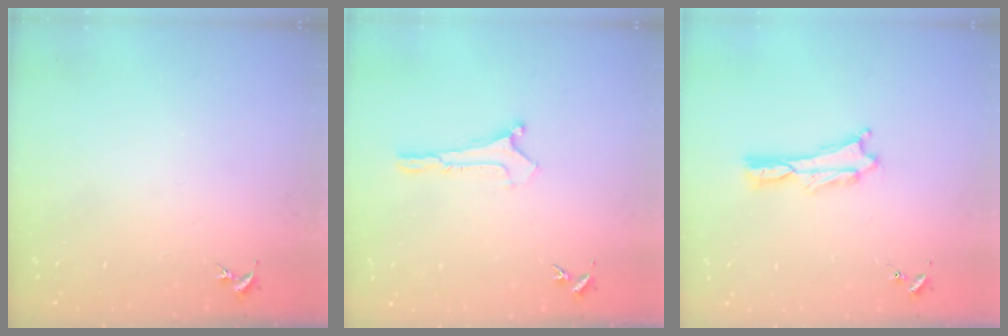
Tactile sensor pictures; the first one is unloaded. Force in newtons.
{"total": 0.0}
{"total": 0.8, "press": 0.7, "slide": 0.2}